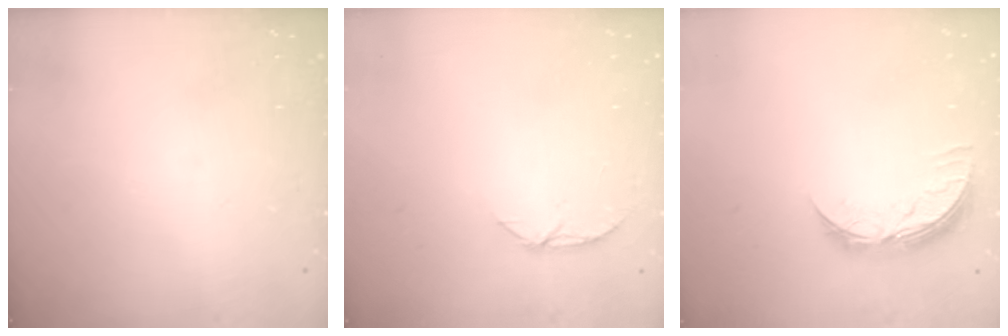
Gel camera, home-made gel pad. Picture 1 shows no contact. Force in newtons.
{"total": 5.8, "press": 5.7, "slide": 0.6}
{"total": 9.0, "press": 9.0, "slide": 0.5}